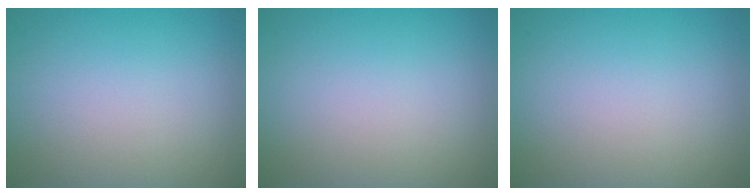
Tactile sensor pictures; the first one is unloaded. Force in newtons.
{"total": 0.0}
{"total": 0.0}